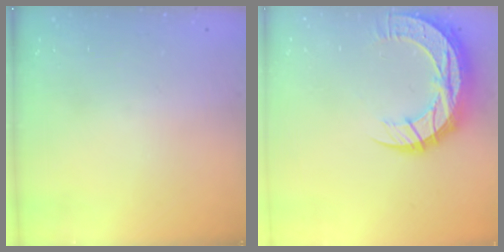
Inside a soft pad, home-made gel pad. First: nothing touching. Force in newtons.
{"total": 15.8, "press": 15.7, "slide": 1.1}